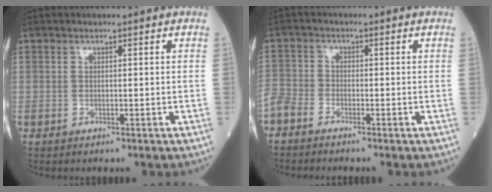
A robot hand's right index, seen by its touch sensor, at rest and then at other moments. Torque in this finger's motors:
{"motor_torque": [0.64, -0.56, 0.19, 0.10]}